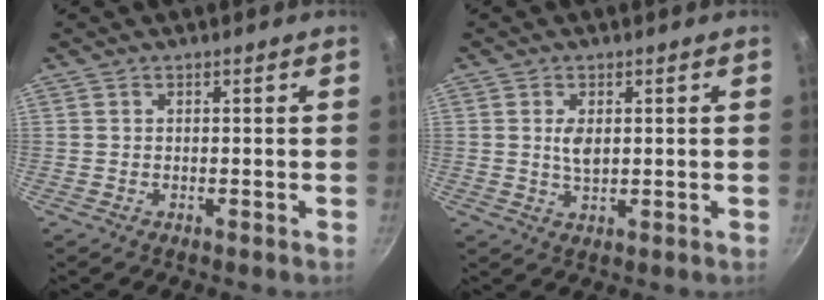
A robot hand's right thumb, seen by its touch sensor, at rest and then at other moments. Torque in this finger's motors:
{"motor_torque": [0.34, 0.12, 0.75, -0.06, 0.06]}